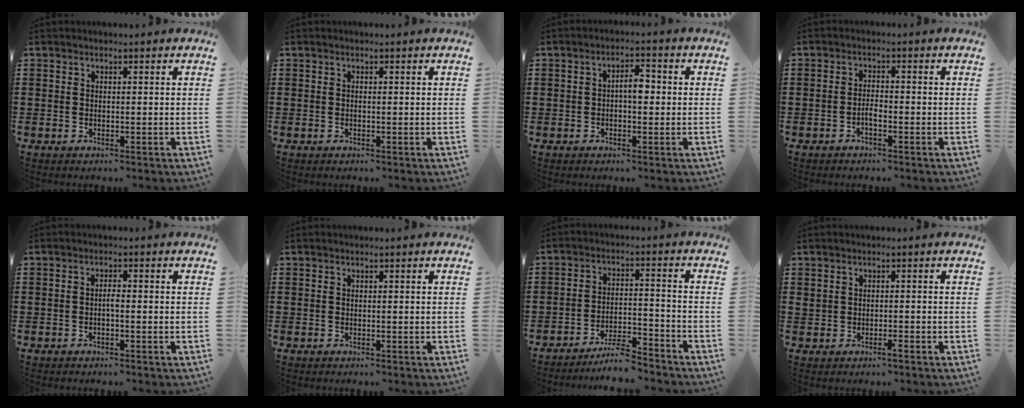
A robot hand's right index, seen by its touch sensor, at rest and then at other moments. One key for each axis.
{"total": 0.0}
{"total": 3.3, "fx": -0.1, "fy": 1.4, "fz": 3.0, "tx": -0.048, "ty": 0.004, "tz": -0.006}
{"total": 1.7, "fx": -1.0, "fy": 0.4, "fz": 1.4, "tx": -0.026, "ty": 0.001, "tz": -0.018}
{"total": 1.2, "fx": -0.4, "fy": 0.2, "fz": 1.1, "tx": -0.023, "ty": 0.000, "tz": -0.006}
{"total": 0.0}
{"total": 6.2, "fx": -5.6, "fy": 0.4, "fz": 2.4, "tx": -0.049, "ty": 0.000, "tz": -0.109}
{"total": 1.2, "fx": -0.4, "fy": 0.4, "fz": 1.0, "tx": -0.020, "ty": -0.001, "tz": -0.007}